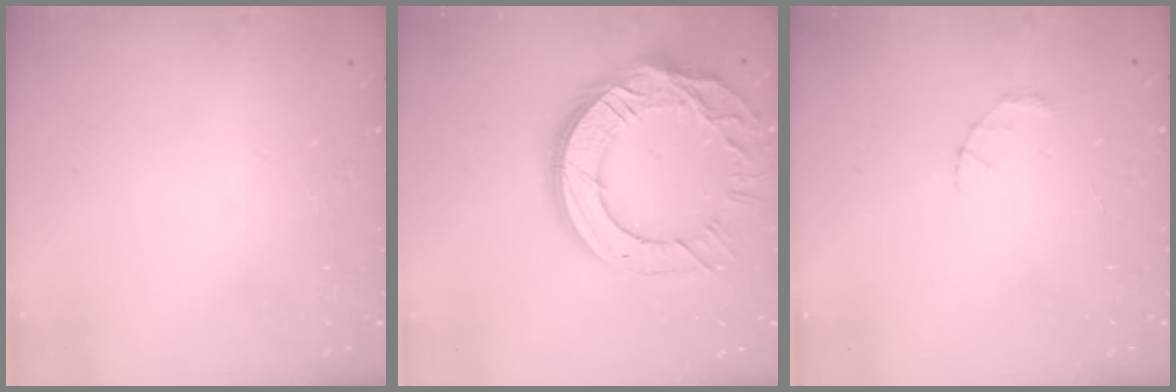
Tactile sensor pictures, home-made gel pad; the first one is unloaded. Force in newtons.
{"total": 20.4, "press": 20.3, "slide": 2.0}
{"total": 1.5, "press": 1.5, "slide": 0.3}